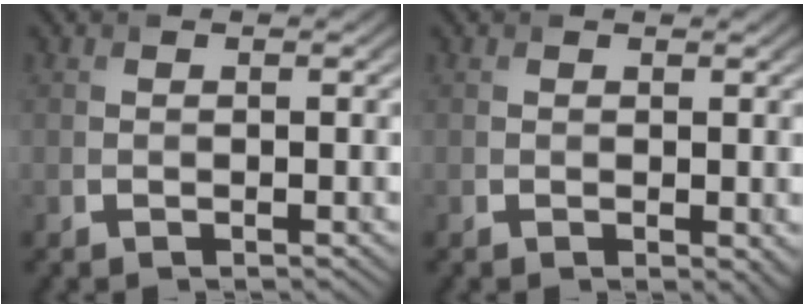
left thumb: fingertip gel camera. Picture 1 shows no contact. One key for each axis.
{"total": 0.5, "fx": -0.2, "fy": 0.2, "fz": 0.5, "tx": -0.004, "ty": -0.003, "tz": 0.004}